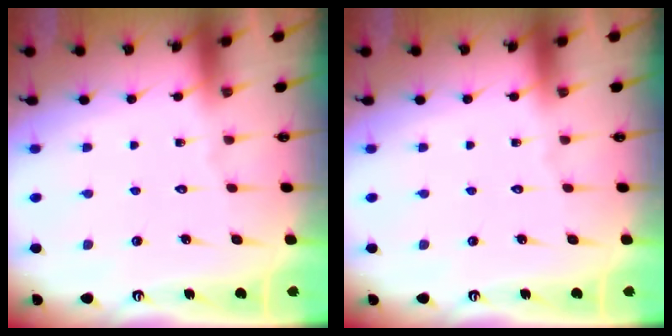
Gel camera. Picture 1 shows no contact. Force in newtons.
{"total": 0.0}